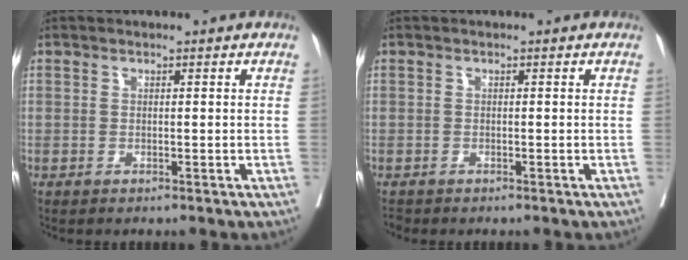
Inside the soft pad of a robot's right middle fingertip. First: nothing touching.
{"total": 0.6, "force": [-0.6, 0.1, 0.0], "torque": [-0.005, -0.003, -0.013]}